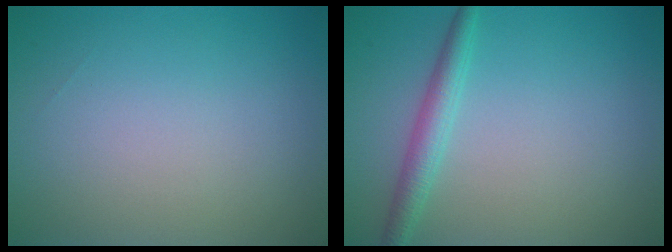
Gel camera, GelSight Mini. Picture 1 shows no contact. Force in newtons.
{"total": 2.3, "press": 2.3, "slide": 0.1}